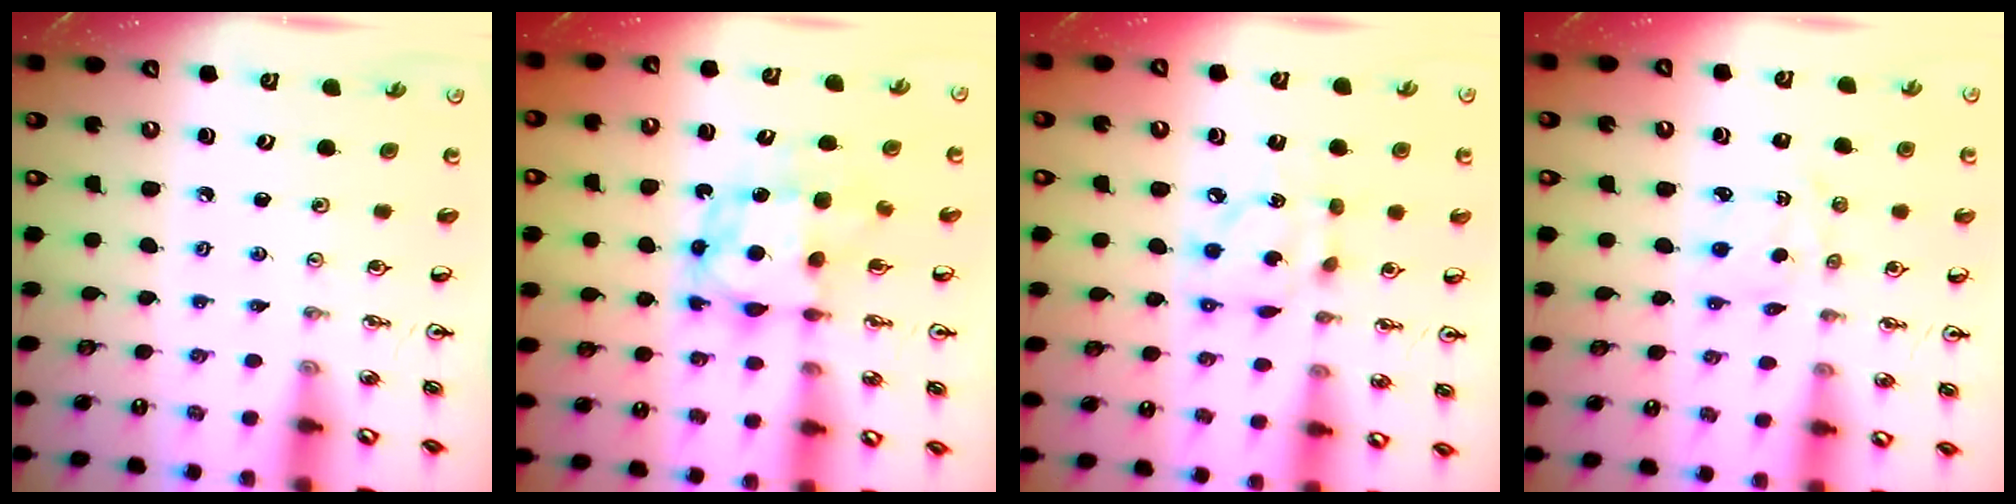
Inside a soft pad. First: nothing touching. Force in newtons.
{"total": 6.5, "press": 6.4, "slide": 0.7}
{"total": 9.4, "press": 9.4, "slide": 0.5}
{"total": 1.6, "press": 1.5, "slide": 0.7}